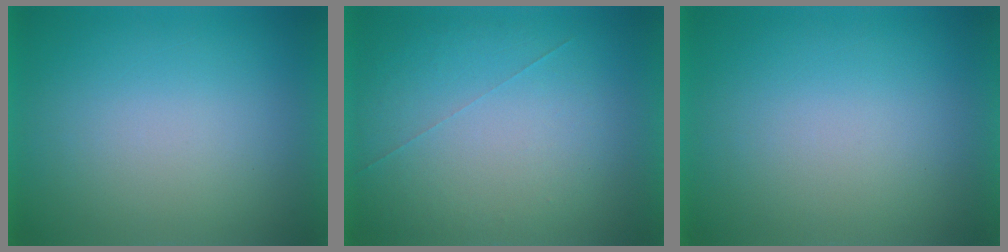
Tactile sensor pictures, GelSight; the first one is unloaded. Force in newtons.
{"total": 1.0}
{"total": 0.0}